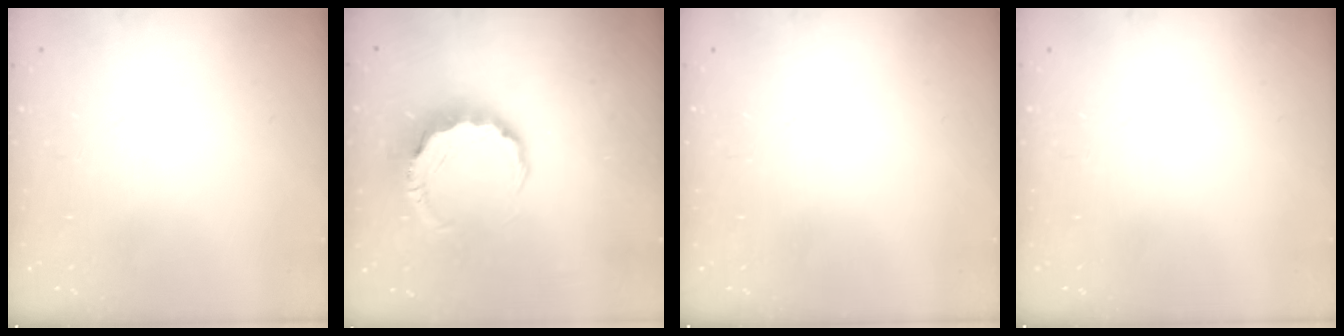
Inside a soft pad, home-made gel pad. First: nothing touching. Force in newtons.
{"total": 8.1, "press": 7.9, "slide": 1.4}
{"total": 0.0}
{"total": 0.0}